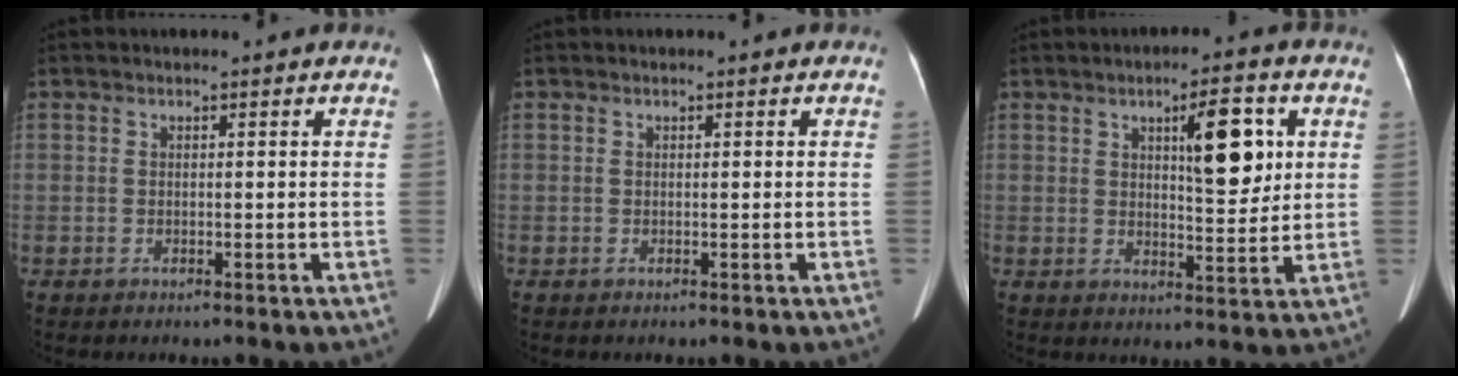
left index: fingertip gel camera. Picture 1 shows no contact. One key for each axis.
{"total": 0.0}
{"total": 8.4, "fx": 2.8, "fy": 2.3, "fz": 7.6, "tx": -0.108, "ty": 0.004, "tz": 0.042}